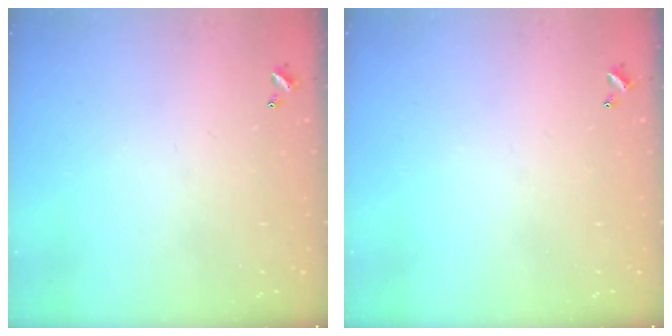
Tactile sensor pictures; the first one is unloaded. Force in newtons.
{"total": 0.0}